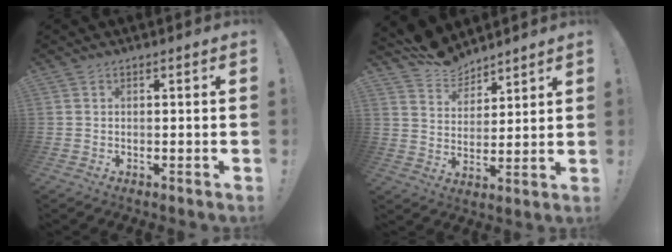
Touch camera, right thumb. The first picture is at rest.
{"total": 9.5, "force": [8.5, 4.3, 1.0], "torque": [-0.019, -0.065, 0.160]}